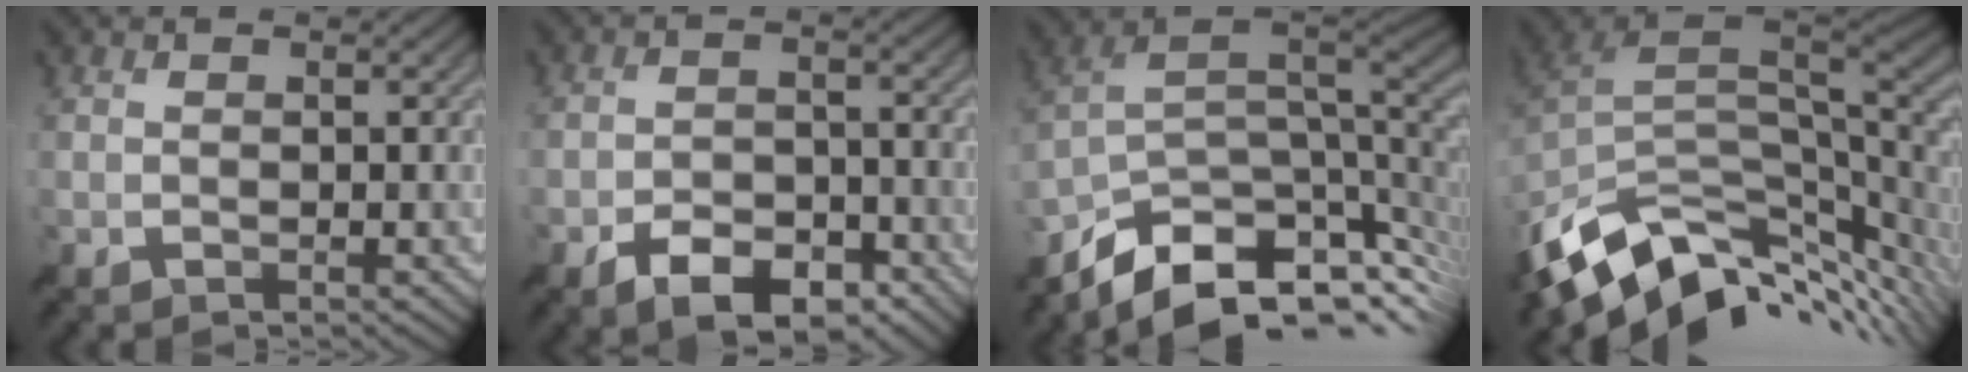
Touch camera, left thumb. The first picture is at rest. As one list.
[{"total": 6.8, "force": [-4.0, 3.4, 4.4], "torque": [-0.072, 0.004, -0.072]}, {"total": 12.5, "force": [-4.8, 7.2, 9.0], "torque": [-0.201, -0.017, -0.073]}, {"total": 13.0, "force": [-4.2, 7.1, 10.1], "torque": [-0.217, -0.021, -0.065]}]